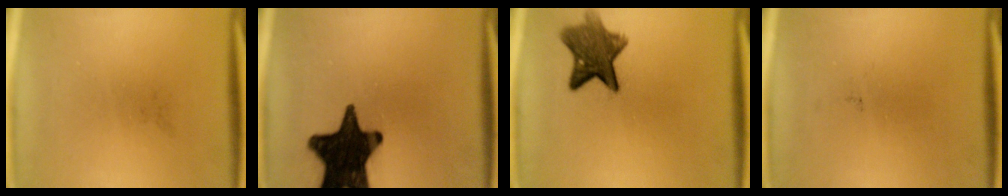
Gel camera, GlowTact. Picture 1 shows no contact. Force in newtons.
{"total": 18.8}
{"total": 8.6}
{"total": 0.0}